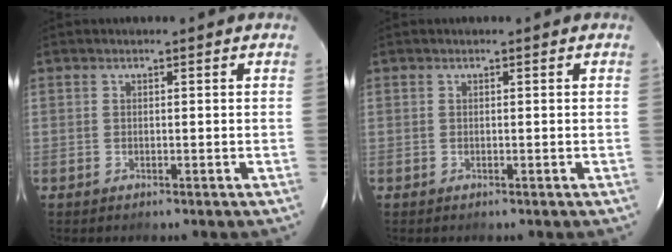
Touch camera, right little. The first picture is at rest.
{"total": 0.0}